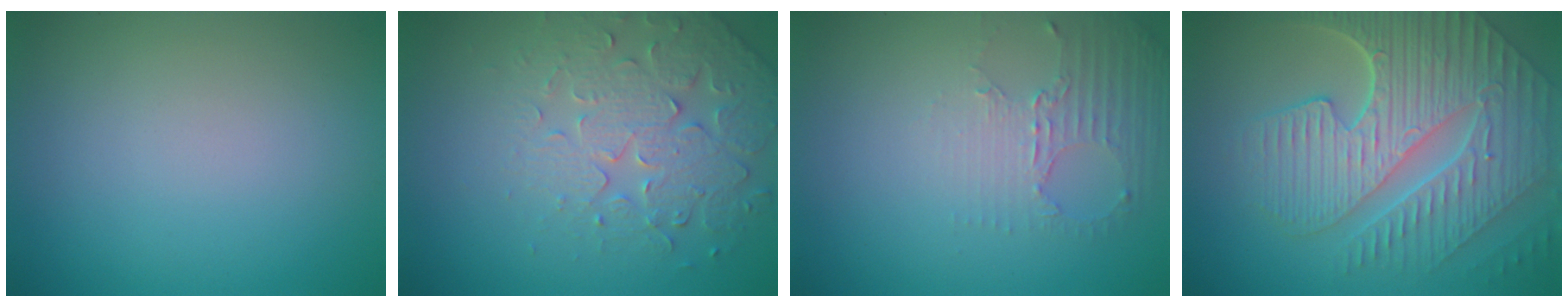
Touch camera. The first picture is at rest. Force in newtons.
{"total": 4.2, "press": 4.0, "slide": 1.2}
{"total": 2.6, "press": 2.0, "slide": 1.7}
{"total": 9.8, "press": 6.5, "slide": 7.3}